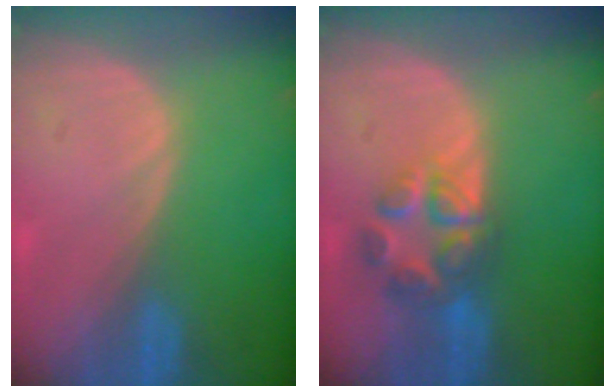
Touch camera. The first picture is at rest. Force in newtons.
{"total": 7.0, "press": 6.0, "slide": 3.8}